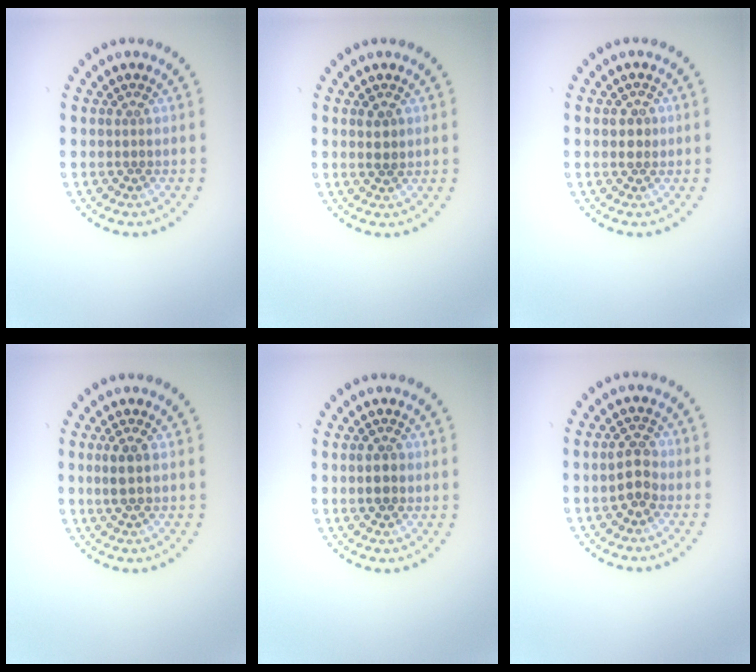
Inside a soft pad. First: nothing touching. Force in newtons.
{"total": 1.3, "press": 1.2, "slide": 0.5}
{"total": 1.2, "press": 1.2, "slide": 0.1}
{"total": 1.8, "press": 1.7, "slide": 0.7}
{"total": 2.4, "press": 2.3, "slide": 0.1}
{"total": 2.4, "press": 2.3, "slide": 0.6}